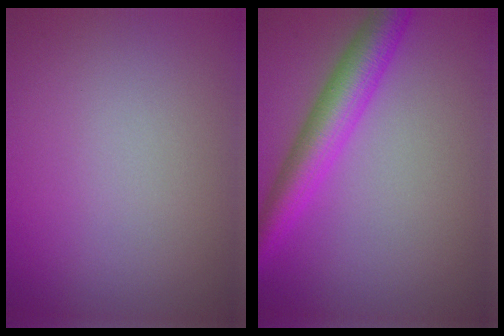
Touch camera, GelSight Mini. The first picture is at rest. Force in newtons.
{"total": 5.2, "press": 5.2, "slide": 0.2}